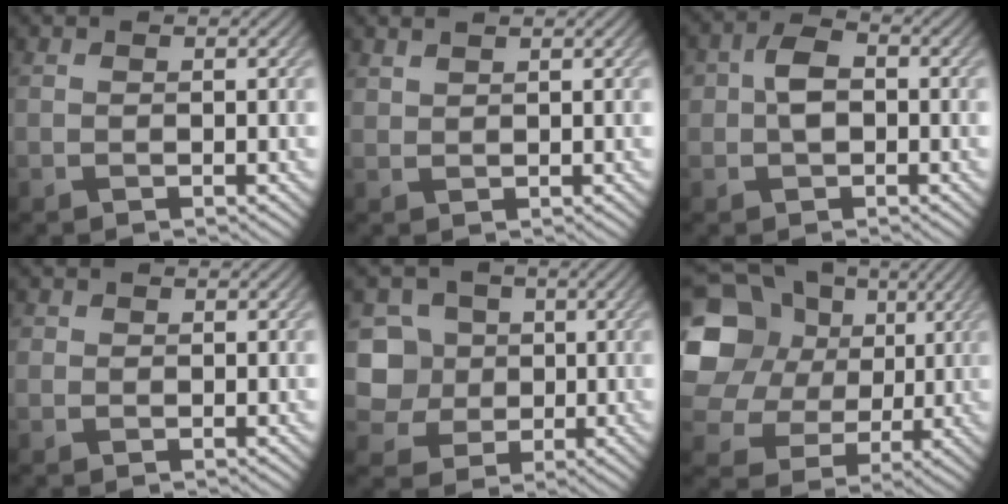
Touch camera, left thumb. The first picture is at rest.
{"total": 1.2, "force": [1.1, 0.2, 0.4], "torque": [-0.012, 0.002, 0.028]}
{"total": 4.2, "force": [-0.2, 3.0, 2.9], "torque": [-0.053, 0.005, -0.012]}
{"total": 1.0, "force": [0.3, 0.9, 0.2], "torque": [0.001, -0.002, 0.002]}
{"total": 8.0, "force": [0.8, 7.4, 3.0], "torque": [-0.105, 0.008, -0.008]}
{"total": 15.0, "force": [4.5, 12.1, 7.6], "torque": [-0.236, 0.041, 0.084]}